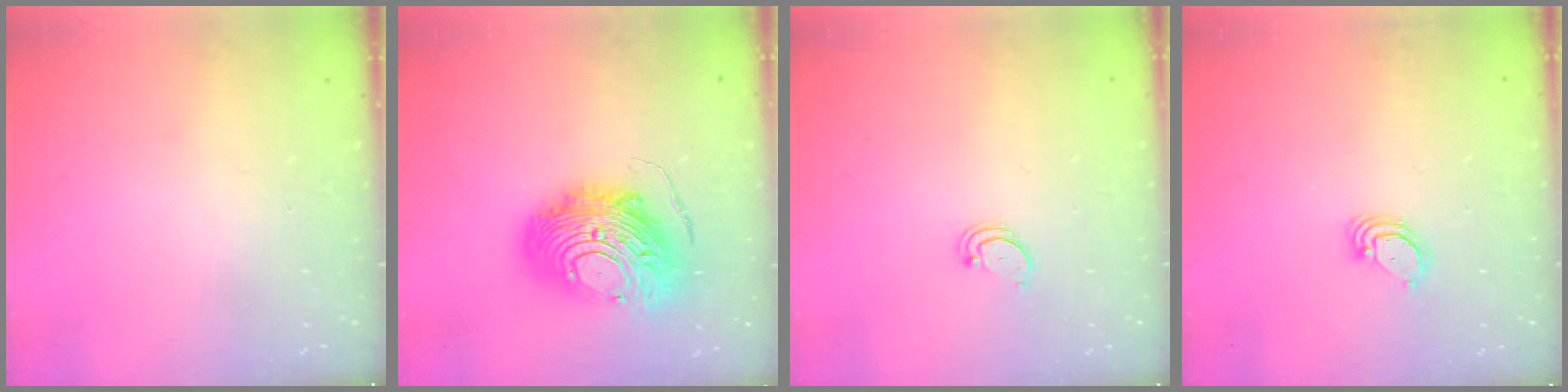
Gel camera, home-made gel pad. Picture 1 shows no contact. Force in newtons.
{"total": 17.9, "press": 17.9, "slide": 1.5}
{"total": 2.0, "press": 2.0, "slide": 0.2}
{"total": 2.8, "press": 2.8, "slide": 0.3}